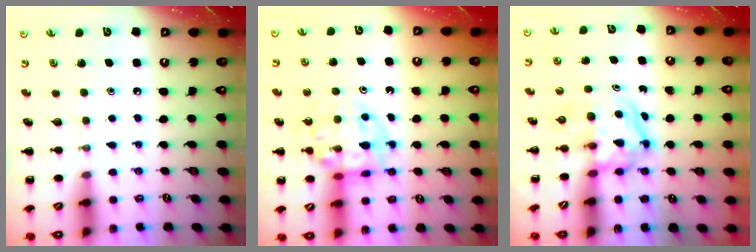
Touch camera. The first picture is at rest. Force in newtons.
{"total": 13.2, "press": 13.0, "slide": 2.1}
{"total": 3.9, "press": 3.9, "slide": 0.4}